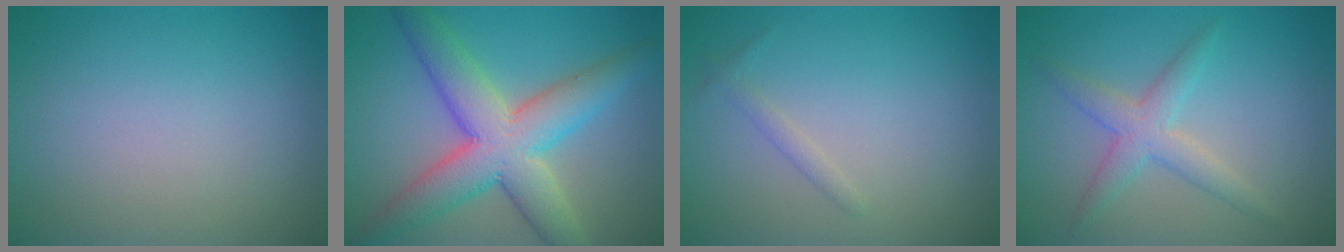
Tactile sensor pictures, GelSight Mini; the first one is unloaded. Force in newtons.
{"total": 8.5, "press": 8.5, "slide": 0.3}
{"total": 0.9, "press": 0.9, "slide": 0.1}
{"total": 3.0, "press": 3.0, "slide": 0.1}